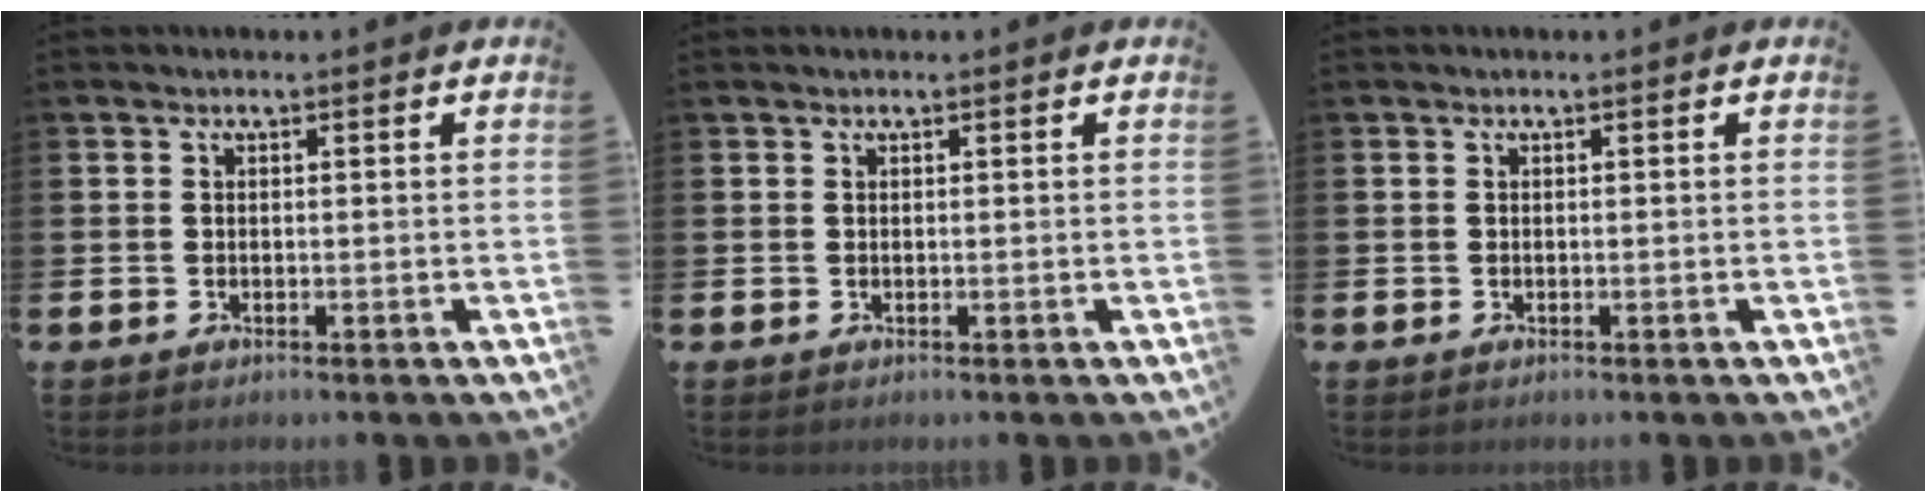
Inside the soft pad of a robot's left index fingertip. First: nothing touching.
{"total": 0.0}
{"total": 0.0}